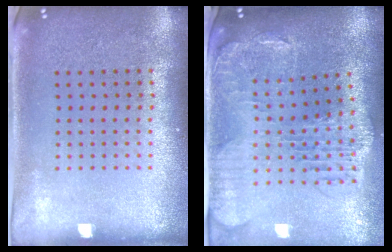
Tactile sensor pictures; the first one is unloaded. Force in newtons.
{"total": 1.9, "press": 1.8, "slide": 0.7}